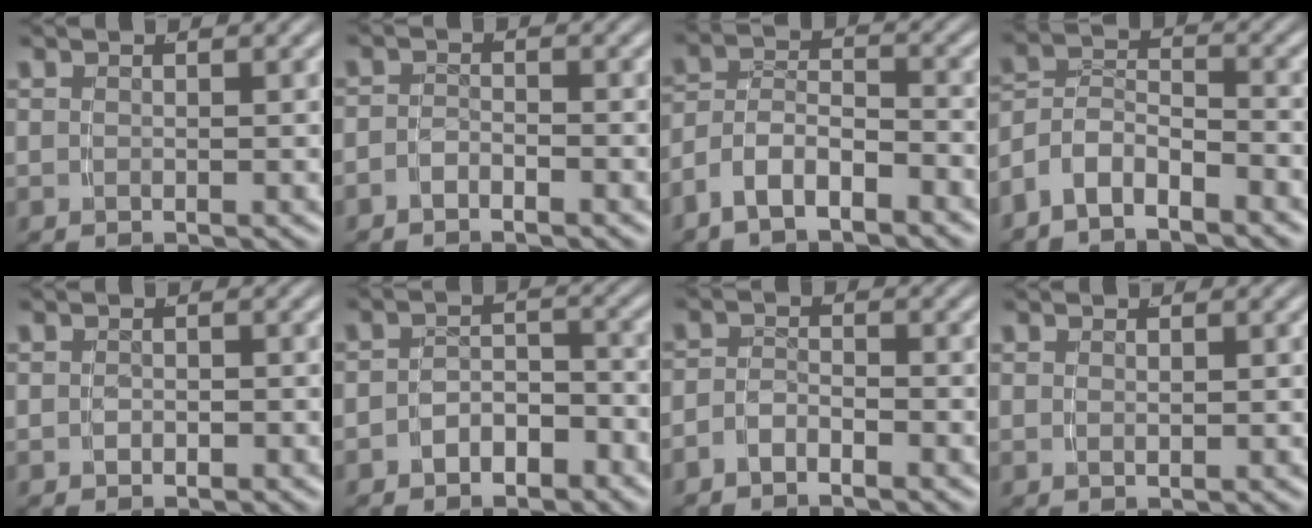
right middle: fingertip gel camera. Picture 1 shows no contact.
{"total": 1.8, "force": [-1.6, 0.6, 0.5], "torque": [-0.014, -0.007, -0.027]}
{"total": 5.3, "force": [-3.3, 3.5, 2.3], "torque": [-0.049, -0.014, -0.059]}
{"total": 6.1, "force": [-3.3, 4.6, 2.3], "torque": [-0.055, -0.018, -0.064]}
{"total": 0.7, "force": [-0.6, 0.2, 0.2], "torque": [-0.005, -0.004, -0.007]}
{"total": 3.6, "force": [-2.6, 2.2, 1.3], "torque": [-0.017, -0.004, -0.048]}
{"total": 2.2, "force": [-1.9, 0.9, 0.7], "torque": [-0.018, -0.007, -0.033]}
{"total": 0.5, "force": [0.1, -0.4, 0.4], "torque": [-0.005, -0.006, 0.009]}